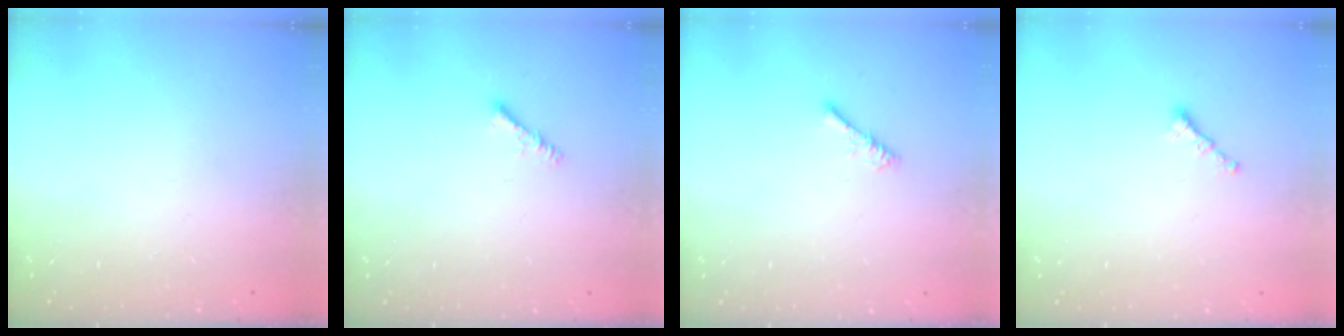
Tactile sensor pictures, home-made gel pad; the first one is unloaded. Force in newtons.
{"total": 2.3, "press": 2.3, "slide": 0.4}
{"total": 0.8, "press": 0.8, "slide": 0.3}
{"total": 0.7, "press": 0.6, "slide": 0.4}